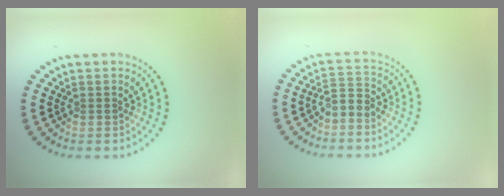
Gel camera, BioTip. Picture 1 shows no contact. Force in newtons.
{"total": 2.1, "press": 1.5, "slide": 1.4}